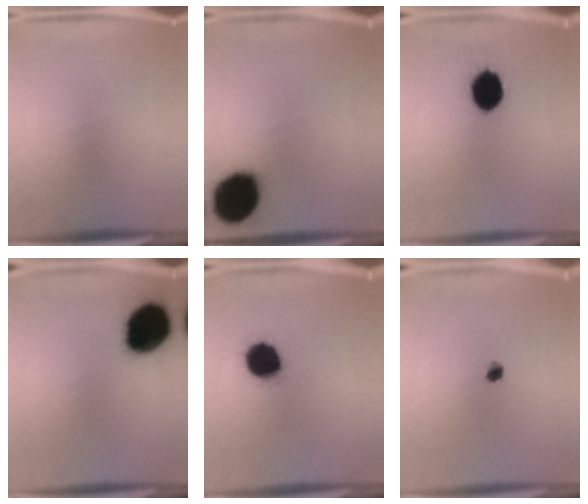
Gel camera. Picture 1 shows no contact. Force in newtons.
{"total": 19.2}
{"total": 12.3}
{"total": 17.9}
{"total": 12.6}
{"total": 2.1}